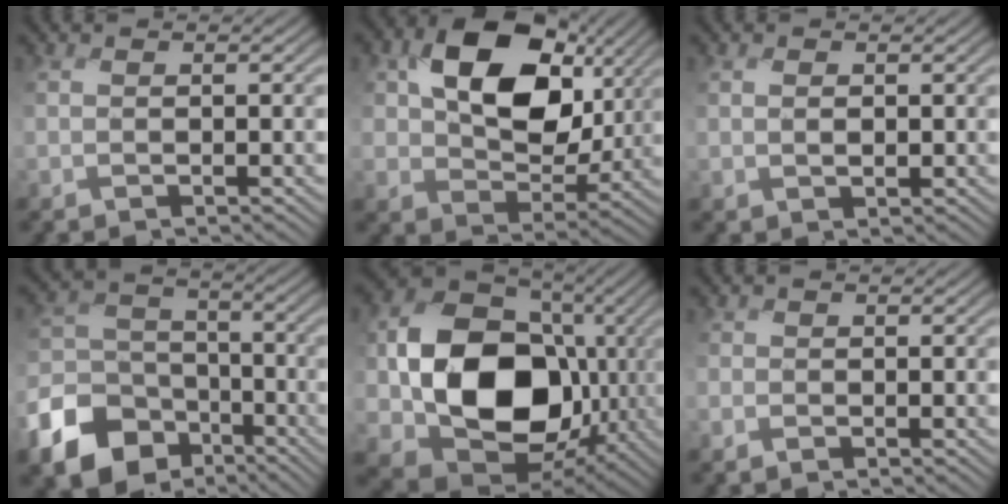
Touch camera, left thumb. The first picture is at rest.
{"total": 13.6, "force": [4.2, 9.6, 8.6], "torque": [-0.159, 0.000, 0.074]}
{"total": 1.2, "force": [0.1, 0.8, 0.8], "torque": [-0.018, -0.002, 0.001]}
{"total": 16.3, "force": [-9.7, 12.1, 5.0], "torque": [-0.160, -0.061, -0.175]}
{"total": 16.8, "force": [-1.6, 13.2, 10.2], "torque": [-0.196, -0.047, -0.021]}
{"total": 1.1, "force": [-0.9, 0.0, -0.7], "torque": [0.021, -0.005, -0.024]}